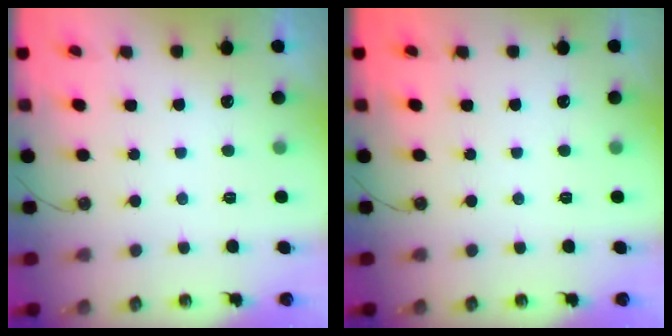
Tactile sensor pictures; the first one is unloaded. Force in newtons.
{"total": 0.0}